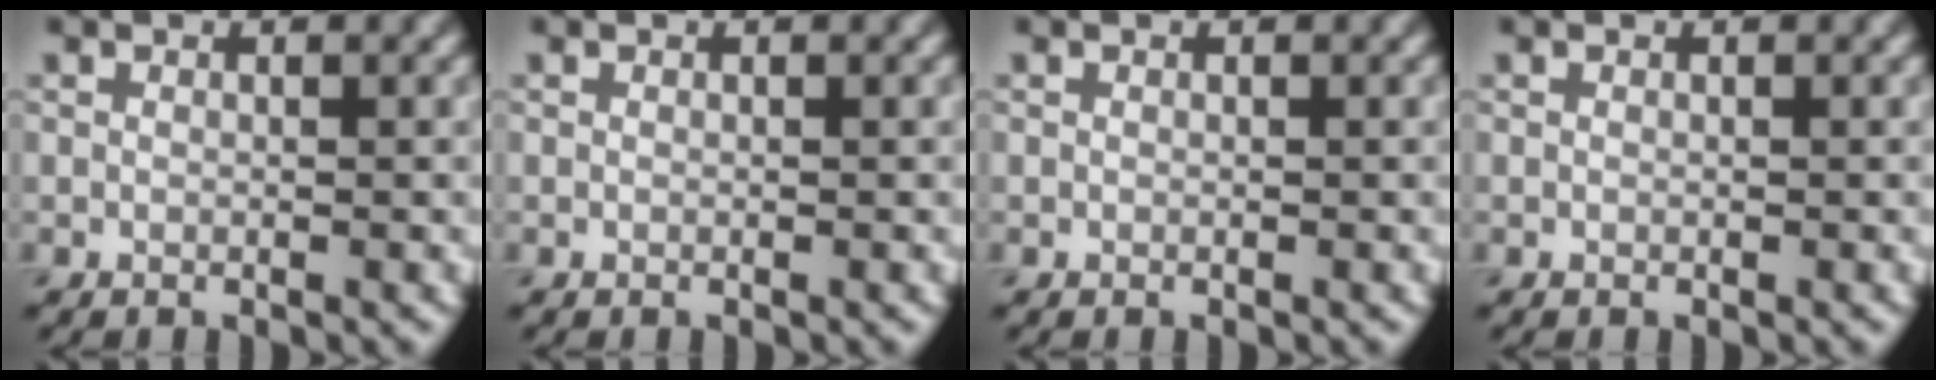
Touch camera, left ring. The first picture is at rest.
{"total": 0.0}
{"total": 0.0}
{"total": 0.0}